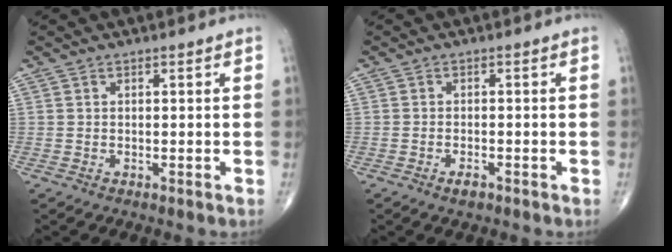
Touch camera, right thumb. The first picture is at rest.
{"total": 1.9, "force": [-1.2, 0.7, 1.3], "torque": [-0.023, 0.003, -0.022]}